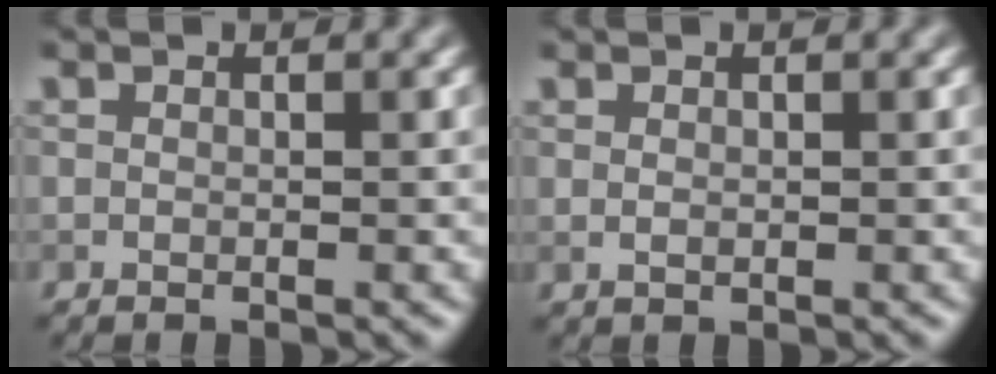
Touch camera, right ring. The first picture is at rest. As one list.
[{"total": 0.6, "force": [0.2, 0.4, 0.4], "torque": [-0.009, 0.000, 0.006]}]